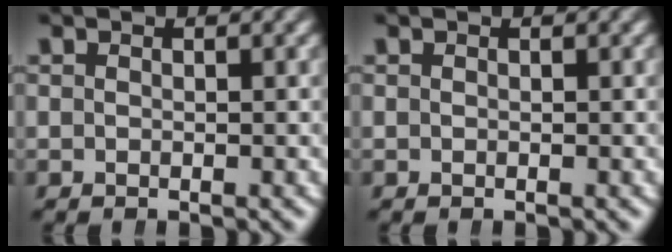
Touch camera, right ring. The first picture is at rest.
{"total": 0.0}